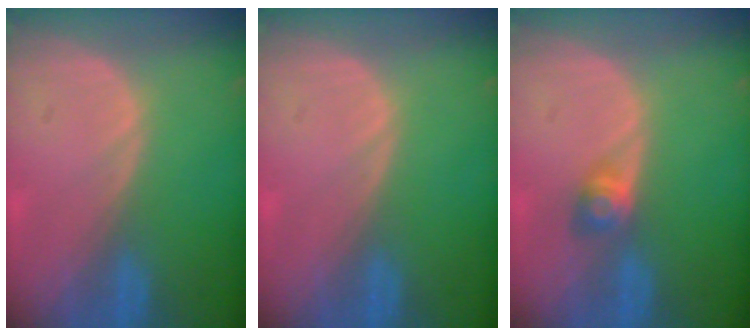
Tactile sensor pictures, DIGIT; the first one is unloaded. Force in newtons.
{"total": 0.0}
{"total": 2.7, "press": 2.5, "slide": 1.1}